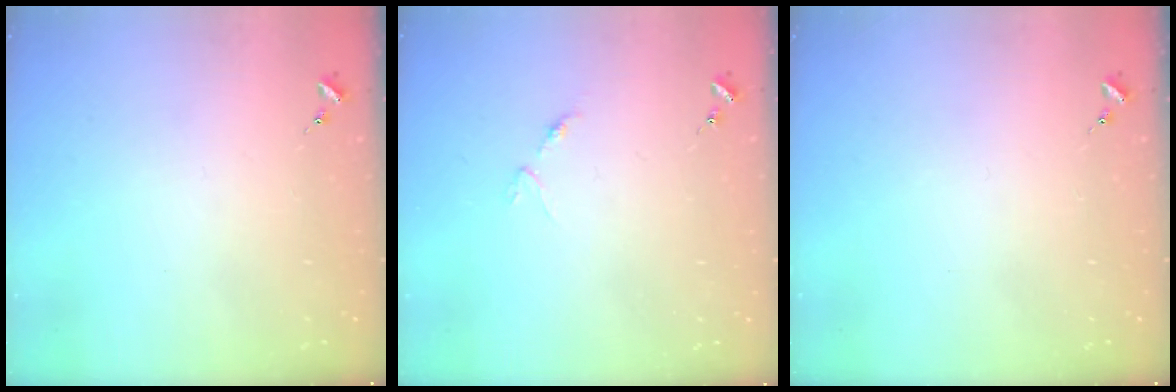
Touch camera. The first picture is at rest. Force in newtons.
{"total": 3.4, "press": 3.3, "slide": 0.5}
{"total": 0.0}